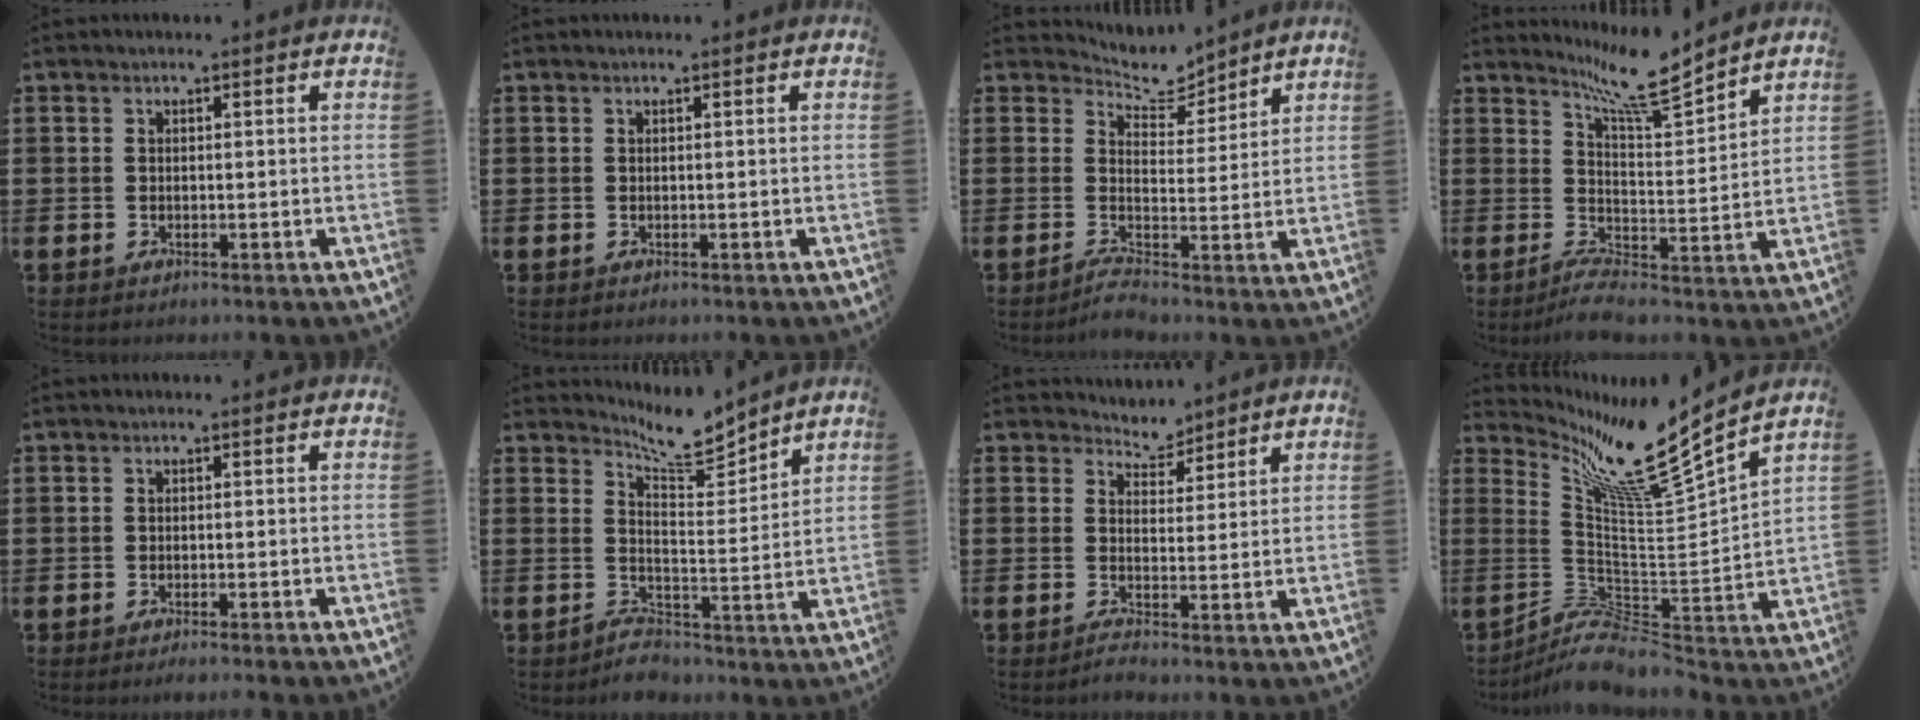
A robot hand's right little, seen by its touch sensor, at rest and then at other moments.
{"total": 0.0}
{"total": 5.2, "force": [3.8, 2.7, 2.4], "torque": [-0.044, -0.029, 0.061]}
{"total": 7.8, "force": [6.1, 1.1, 4.8], "torque": [-0.088, -0.049, 0.100]}
{"total": 0.7, "force": [-0.6, -0.1, 0.3], "torque": [-0.004, -0.003, -0.012]}
{"total": 5.7, "force": [4.2, 3.0, 2.4], "torque": [-0.051, -0.033, 0.073]}
{"total": 2.6, "force": [2.2, 1.2, 0.2], "torque": [-0.001, -0.020, 0.035]}
{"total": 9.9, "force": [4.8, 2.6, 8.3], "torque": [-0.182, -0.047, 0.081]}